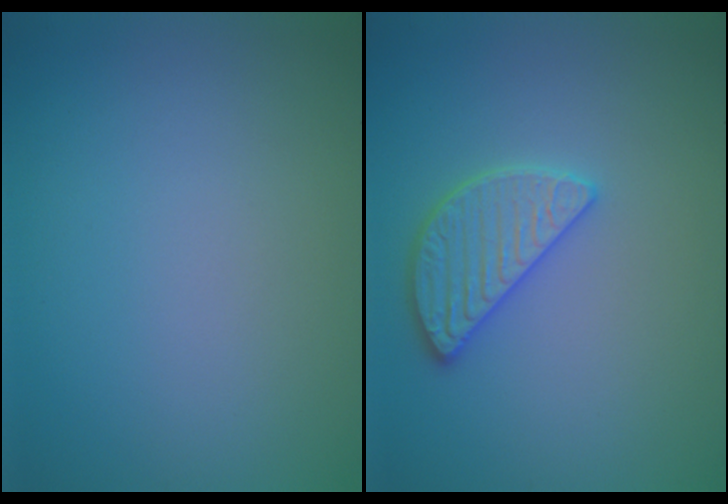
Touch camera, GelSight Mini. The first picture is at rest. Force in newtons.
{"total": 2.8, "press": 2.8, "slide": 0.6}